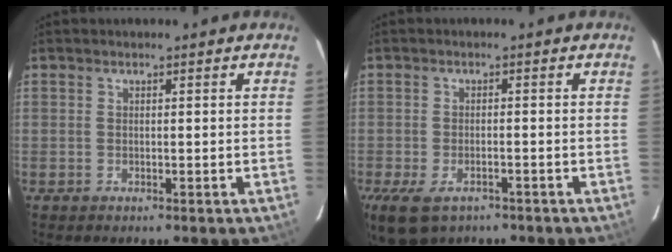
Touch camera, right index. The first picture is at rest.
{"total": 9.6, "force": [-6.0, 4.8, 5.8], "torque": [-0.142, -0.034, -0.101]}